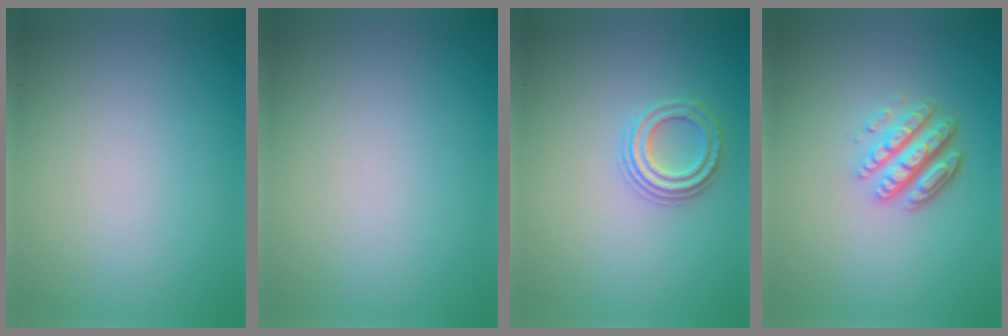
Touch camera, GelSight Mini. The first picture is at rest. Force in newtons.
{"total": 0.0}
{"total": 2.3, "press": 2.3, "slide": 0.3}
{"total": 4.9, "press": 3.5, "slide": 3.4}